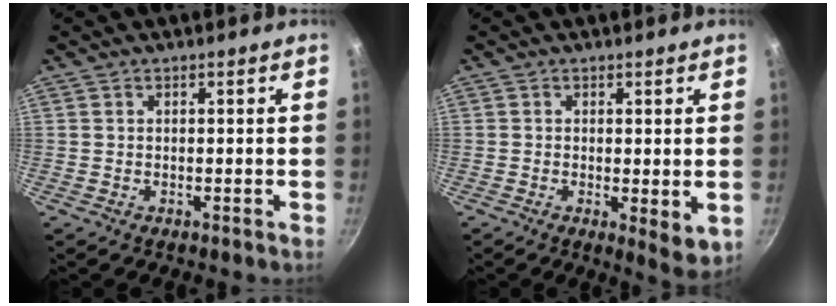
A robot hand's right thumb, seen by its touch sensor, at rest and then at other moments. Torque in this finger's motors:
{"motor_torque": [-0.03, 0.13, 0.00, -0.08, 0.00]}